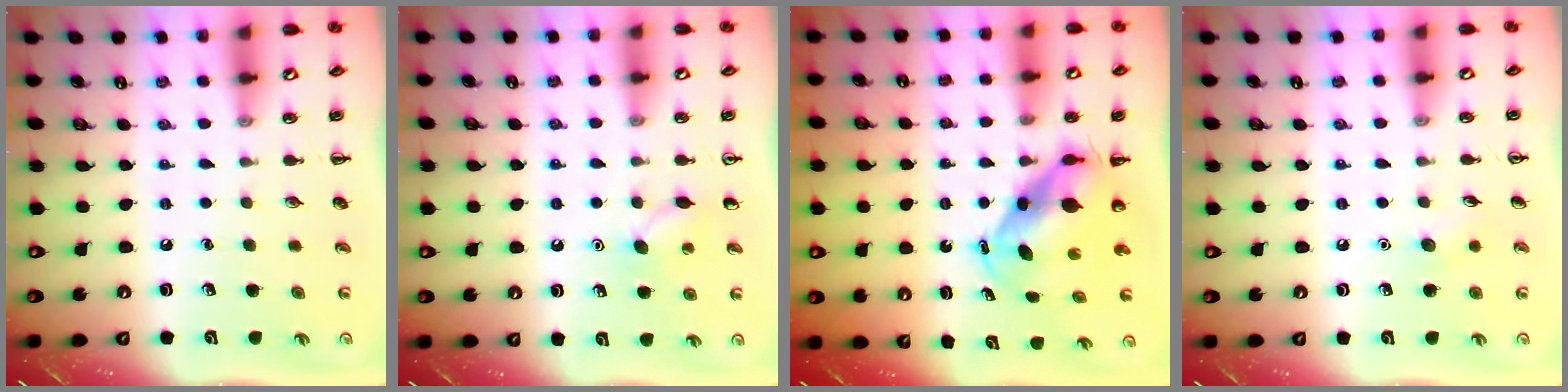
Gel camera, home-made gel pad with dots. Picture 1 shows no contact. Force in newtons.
{"total": 5.9, "press": 5.6, "slide": 1.7}
{"total": 7.1, "press": 6.7, "slide": 2.4}
{"total": 5.0, "press": 4.7, "slide": 1.5}